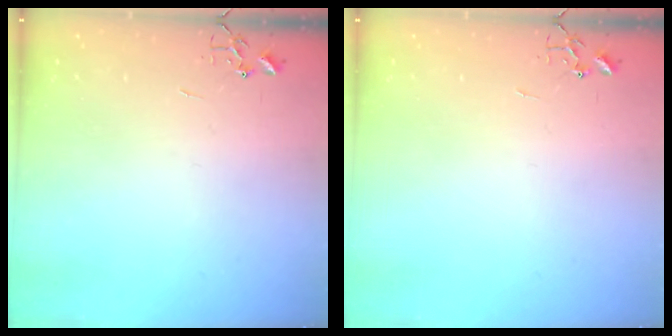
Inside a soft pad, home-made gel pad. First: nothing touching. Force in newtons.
{"total": 0.0}